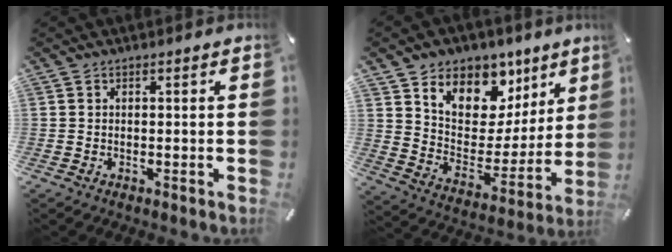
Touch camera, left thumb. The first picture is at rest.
{"total": 11.0, "force": [7.5, 7.8, 2.0], "torque": [-0.037, -0.082, 0.138]}